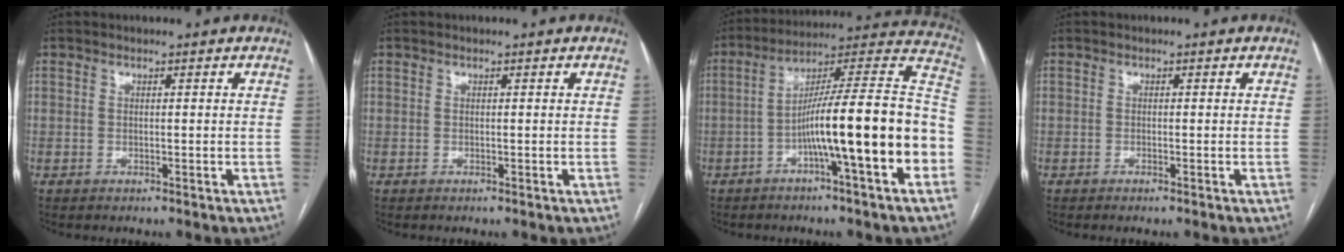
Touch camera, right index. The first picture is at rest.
{"total": 0.0}
{"total": 19.4, "force": [-5.2, 0.3, 18.7], "torque": [-0.244, 0.033, -0.080]}
{"total": 0.5, "force": [-0.4, -0.1, 0.3], "torque": [-0.007, -0.002, -0.007]}